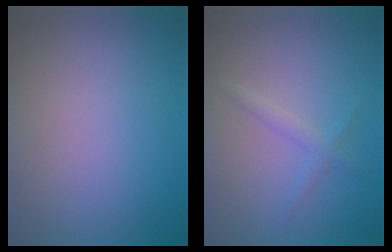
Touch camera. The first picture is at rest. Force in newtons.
{"total": 1.4, "press": 1.4, "slide": 0.1}